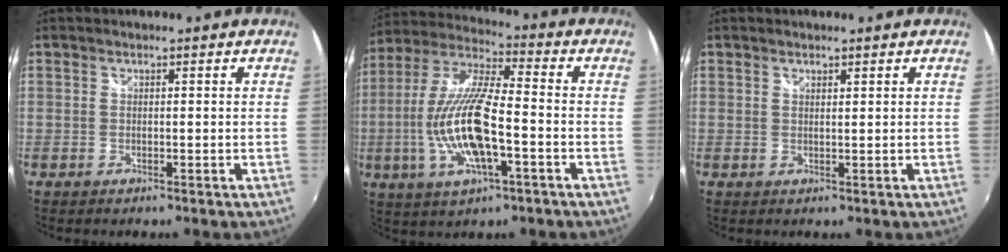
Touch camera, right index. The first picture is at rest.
{"total": 16.8, "force": [-4.1, 4.6, 15.6], "torque": [-0.315, -0.008, -0.078]}
{"total": 0.8, "force": [0.8, 0.1, 0.2], "torque": [-0.003, -0.002, 0.013]}